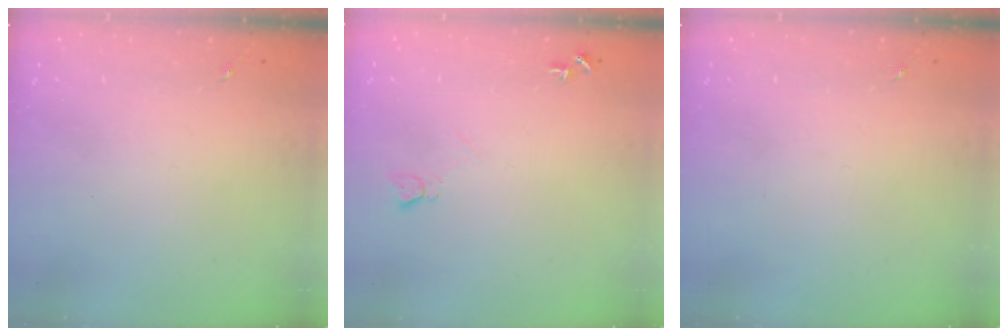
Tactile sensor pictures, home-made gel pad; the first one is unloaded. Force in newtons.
{"total": 5.7, "press": 5.7, "slide": 0.7}
{"total": 0.0}